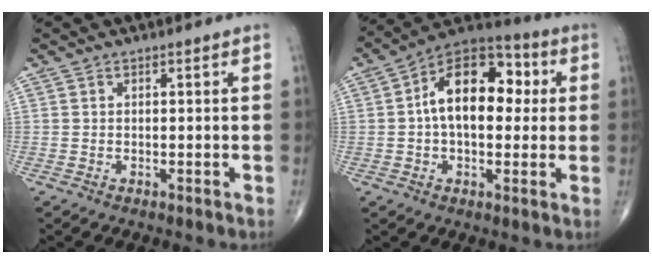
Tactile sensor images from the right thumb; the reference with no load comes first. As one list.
[{"total": 16.0, "force": [2.0, 9.5, 12.7], "torque": [-0.173, 0.035, 0.020]}]